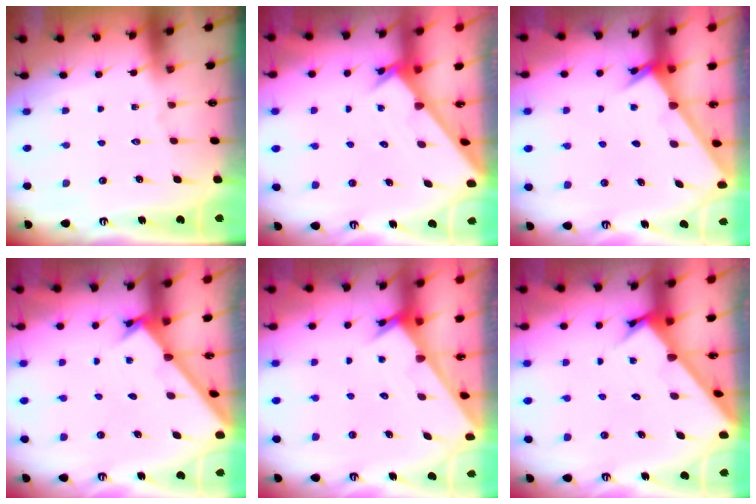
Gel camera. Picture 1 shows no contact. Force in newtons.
{"total": 2.2, "press": 2.2, "slide": 0.1}
{"total": 2.4, "press": 2.4, "slide": 0.2}
{"total": 1.7, "press": 1.7, "slide": 0.1}
{"total": 2.5, "press": 2.5, "slide": 0.1}
{"total": 3.1, "press": 3.1, "slide": 0.3}